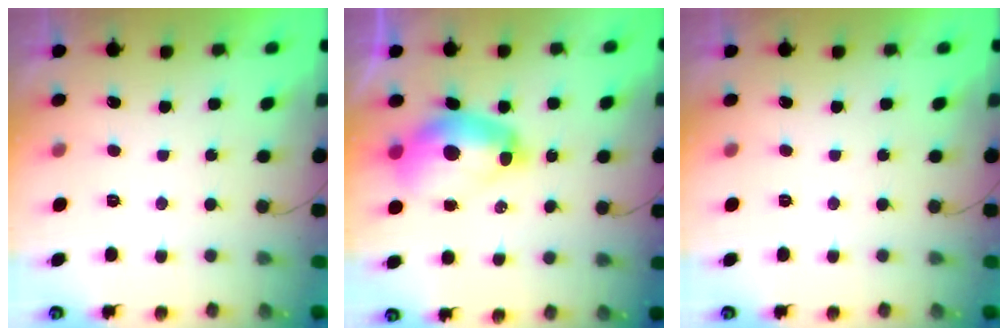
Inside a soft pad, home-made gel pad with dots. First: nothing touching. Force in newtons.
{"total": 11.4, "press": 11.3, "slide": 1.0}
{"total": 0.0}